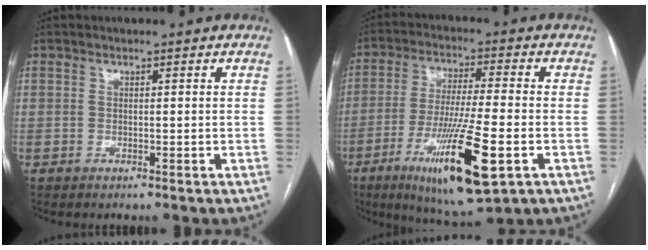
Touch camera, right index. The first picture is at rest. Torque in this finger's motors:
{"motor_torque": [2.03, -0.12, 0.90, 0.21]}